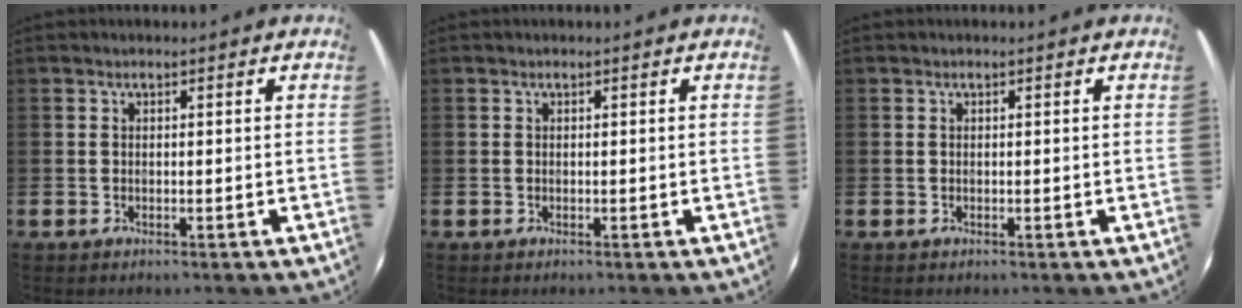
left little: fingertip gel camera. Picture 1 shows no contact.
{"total": 0.0}
{"total": 0.0}